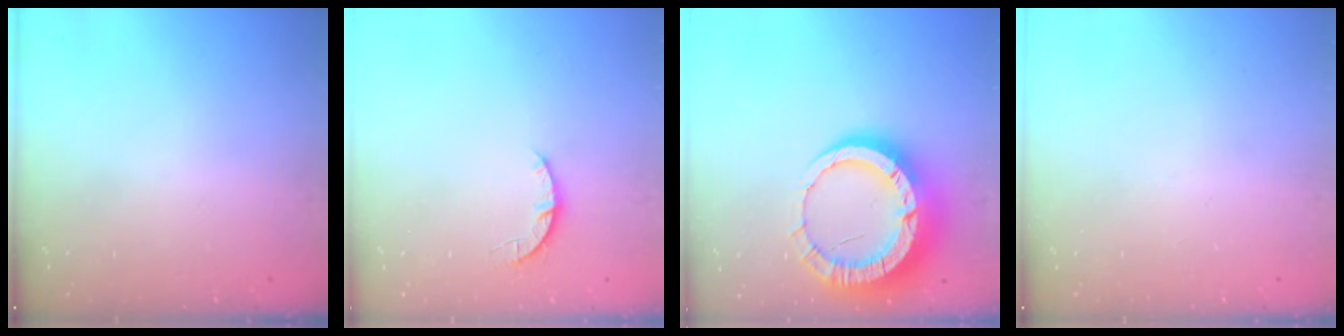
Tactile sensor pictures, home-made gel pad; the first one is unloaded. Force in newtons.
{"total": 3.3, "press": 3.2, "slide": 0.5}
{"total": 18.8, "press": 18.7, "slide": 1.8}
{"total": 0.0}